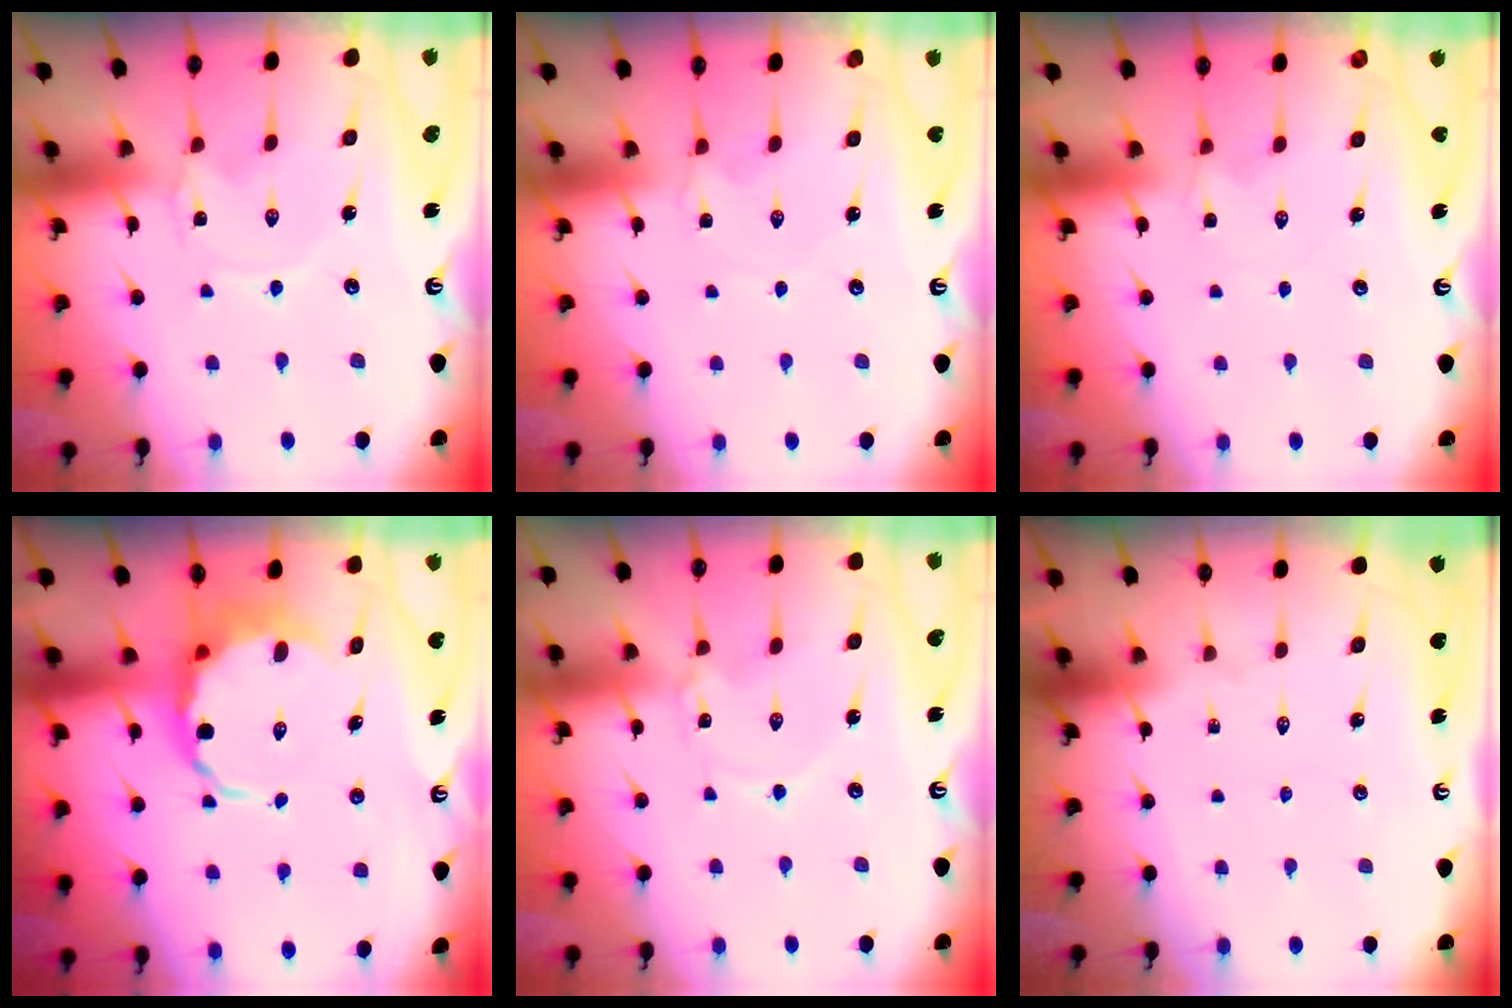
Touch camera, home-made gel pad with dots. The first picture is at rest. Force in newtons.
{"total": 1.4, "press": 1.3, "slide": 0.4}
{"total": 2.3, "press": 2.2, "slide": 0.4}
{"total": 6.6, "press": 6.3, "slide": 2.1}
{"total": 2.2, "press": 2.2, "slide": 0.3}
{"total": 0.0}